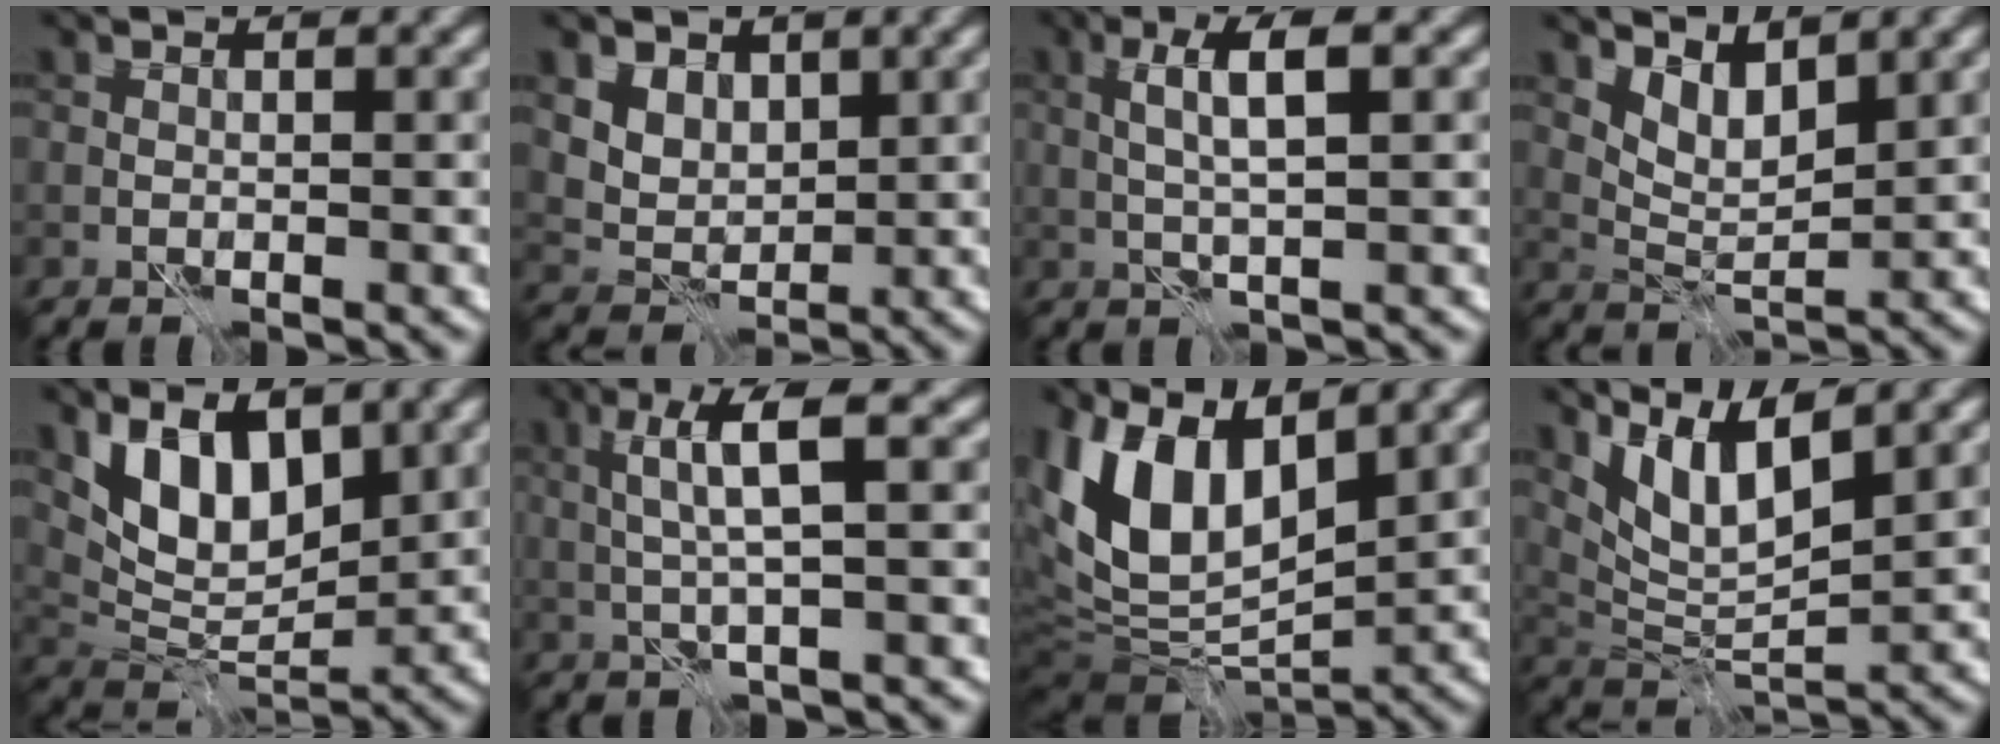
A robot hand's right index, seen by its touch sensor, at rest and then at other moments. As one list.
[{"total": 5.5, "force": [2.9, 4.0, 2.4], "torque": [-0.063, -0.002, 0.057]}, {"total": 3.7, "force": [0.8, 0.6, 3.6], "torque": [-0.069, 0.008, 0.014]}, {"total": 3.3, "force": [2.2, 1.3, 2.1], "torque": [-0.046, -0.009, 0.045]}, {"total": 6.5, "force": [3.2, 3.6, 4.4], "torque": [-0.080, -0.016, 0.058]}, {"total": 4.5, "force": [1.0, 0.6, 4.4], "torque": [-0.087, 0.008, 0.020]}, {"total": 10.7, "force": [3.3, 5.5, 8.6], "torque": [-0.171, 0.003, 0.054]}, {"total": 6.2, "force": [3.6, 2.2, 4.6], "torque": [-0.093, -0.011, 0.072]}]